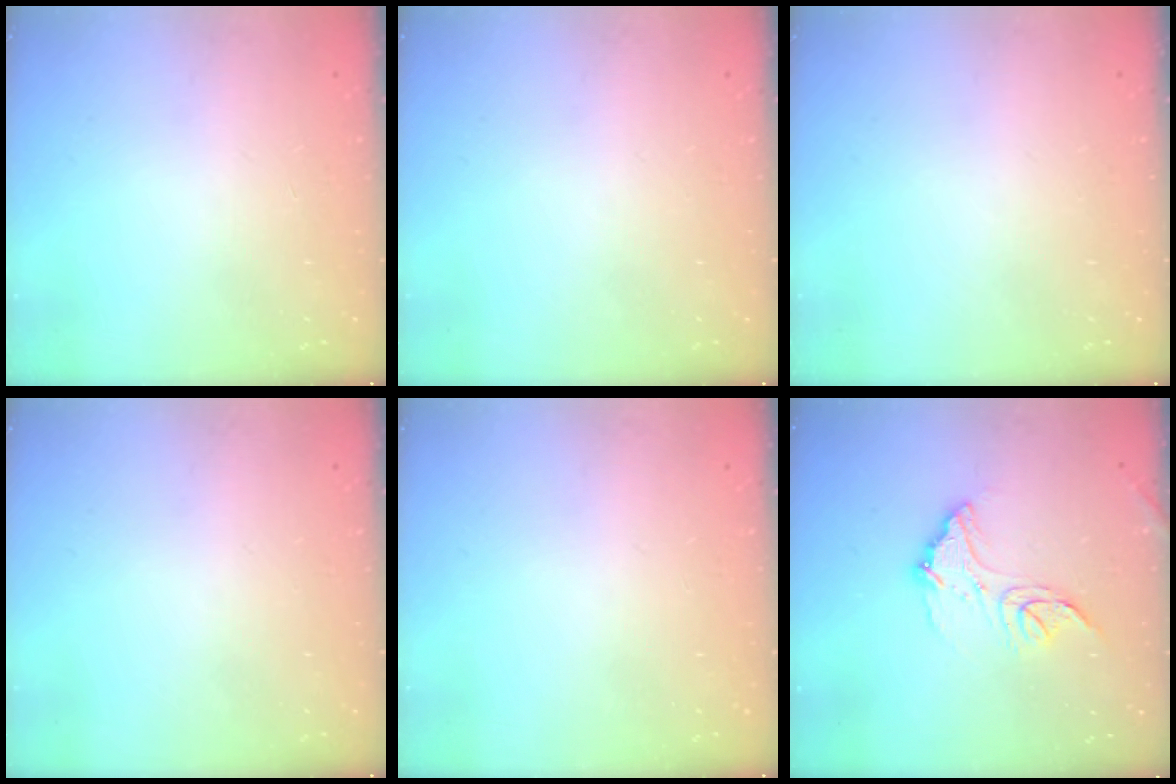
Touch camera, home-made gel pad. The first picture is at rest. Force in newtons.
{"total": 0.0}
{"total": 0.0}
{"total": 0.0}
{"total": 0.0}
{"total": 13.5, "press": 13.4, "slide": 1.1}